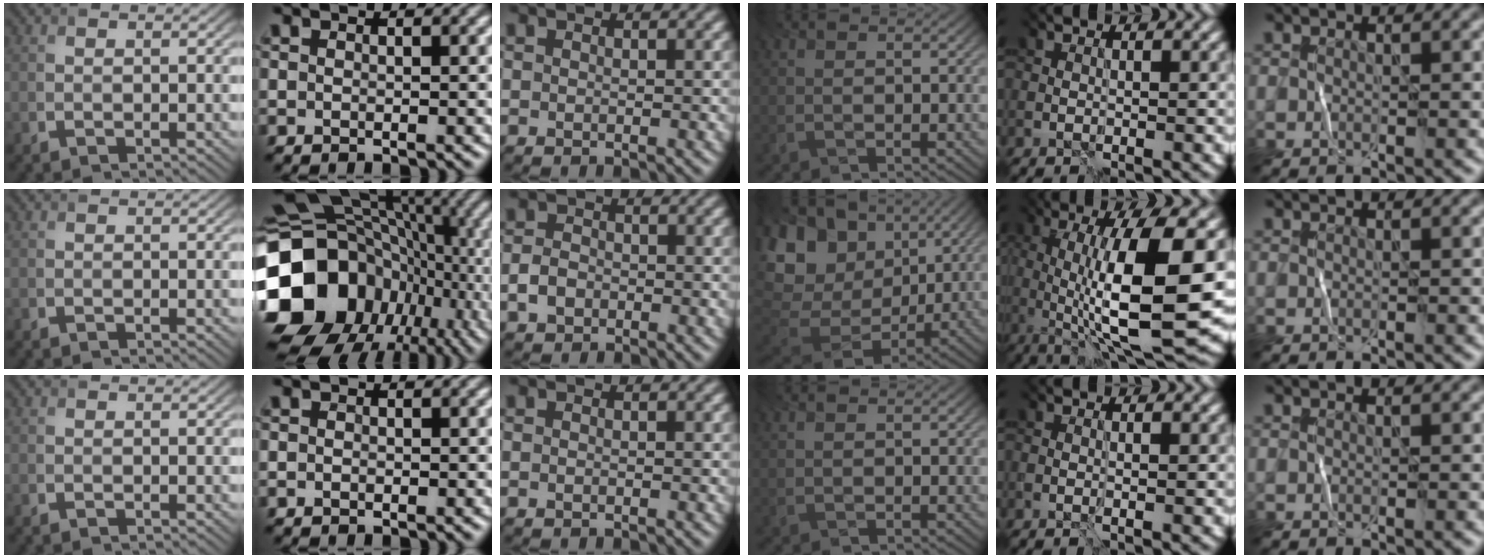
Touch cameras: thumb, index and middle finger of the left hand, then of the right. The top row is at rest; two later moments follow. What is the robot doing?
{"motion": "fold", "object": "bandana"}